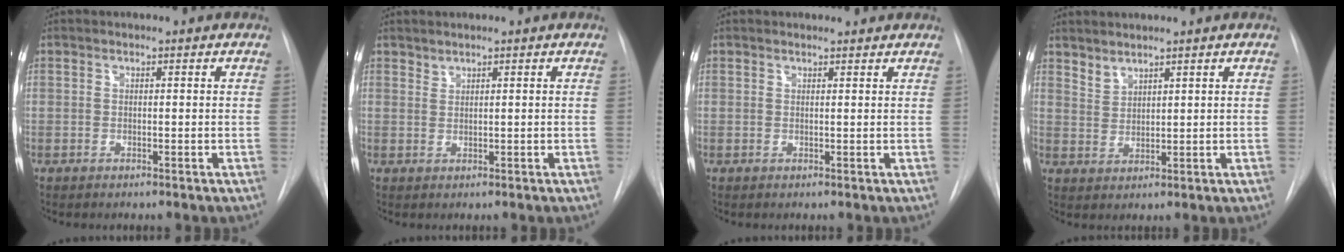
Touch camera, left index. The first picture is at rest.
{"total": 0.8, "force": [0.8, -0.1, 0.1], "torque": [-0.002, 0.003, 0.017]}
{"total": 2.2, "force": [2.1, 0.4, 0.1], "torque": [-0.007, 0.005, 0.027]}
{"total": 2.5, "force": [2.4, 0.5, 0.4], "torque": [-0.006, 0.005, 0.051]}